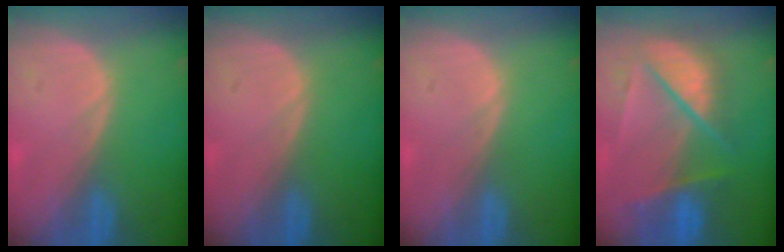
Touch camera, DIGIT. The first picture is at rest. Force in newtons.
{"total": 0.0}
{"total": 0.0}
{"total": 9.3, "press": 8.1, "slide": 4.5}